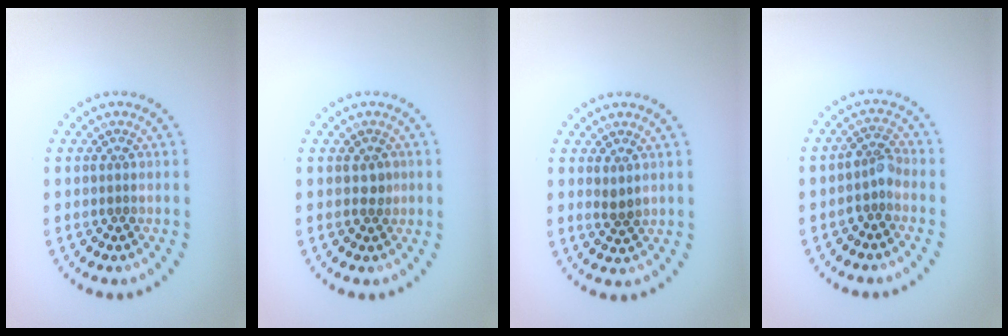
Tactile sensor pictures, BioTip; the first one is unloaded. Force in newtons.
{"total": 0.9, "press": 0.9, "slide": 0.3}
{"total": 1.0, "press": 0.8, "slide": 0.5}
{"total": 2.0, "press": 1.6, "slide": 1.2}